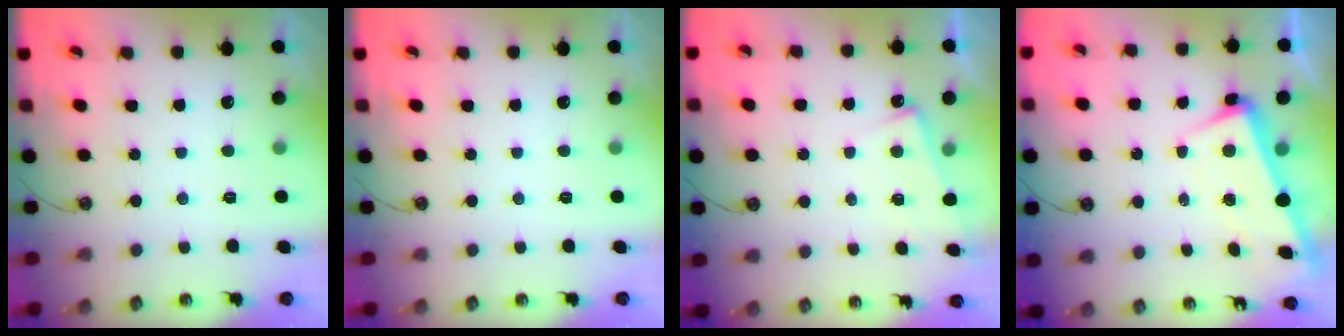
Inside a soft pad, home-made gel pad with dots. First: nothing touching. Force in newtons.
{"total": 0.0}
{"total": 5.8, "press": 5.8, "slide": 0.4}
{"total": 2.9, "press": 2.8, "slide": 1.0}